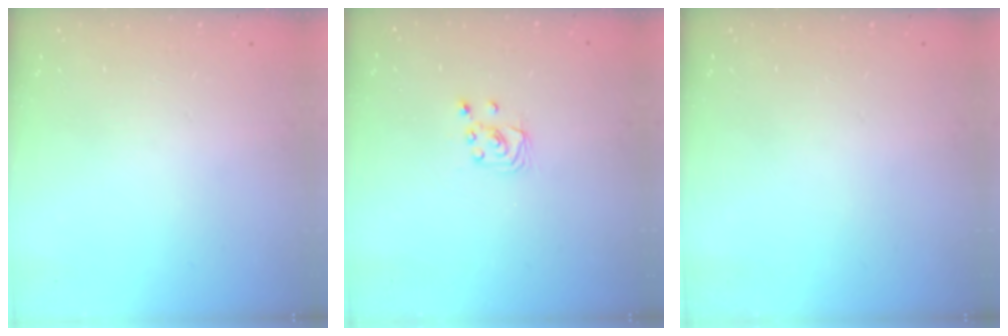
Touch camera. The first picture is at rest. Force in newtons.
{"total": 2.7, "press": 2.7, "slide": 0.2}
{"total": 0.0}